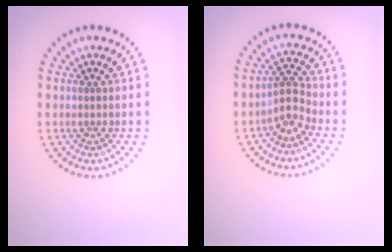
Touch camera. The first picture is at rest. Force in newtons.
{"total": 2.4, "press": 1.9, "slide": 1.6}